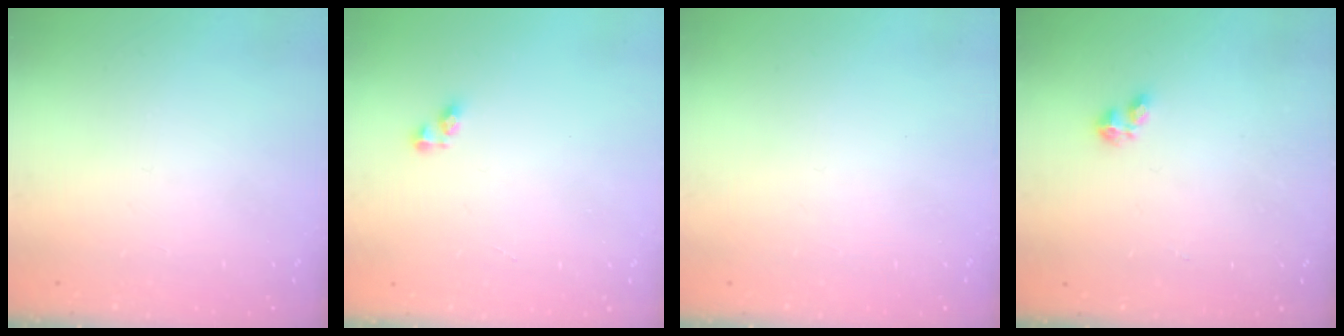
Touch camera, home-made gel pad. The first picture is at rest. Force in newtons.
{"total": 3.2, "press": 3.2, "slide": 0.6}
{"total": 0.0}
{"total": 2.2, "press": 2.2, "slide": 0.4}